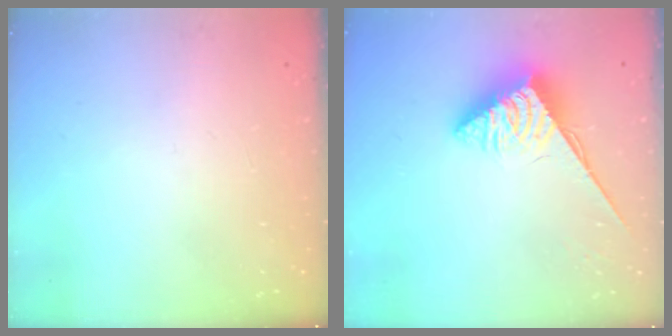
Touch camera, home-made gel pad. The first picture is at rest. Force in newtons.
{"total": 5.6, "press": 5.5, "slide": 0.5}